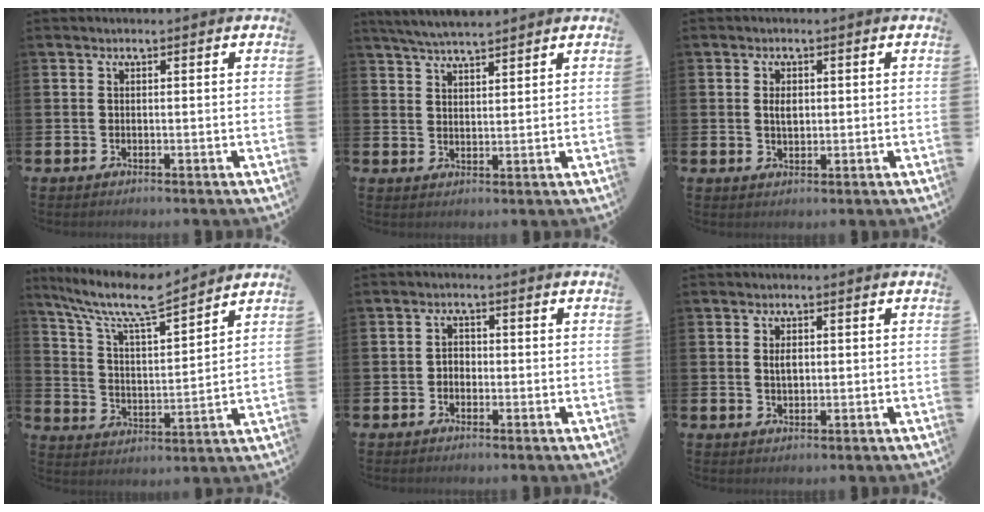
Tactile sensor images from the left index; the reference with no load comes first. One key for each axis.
{"total": 4.8, "fx": 4.6, "fy": 0.4, "fz": 1.2, "tx": -0.032, "ty": -0.016, "tz": 0.084}
{"total": 2.1, "fx": 0.6, "fy": 1.3, "fz": 1.6, "tx": -0.015, "ty": -0.002, "tz": 0.005}
{"total": 9.6, "fx": 8.4, "fy": 1.3, "fz": 4.5, "tx": -0.119, "ty": -0.047, "tz": 0.144}
{"total": 1.7, "fx": -0.6, "fy": 1.4, "fz": 0.7, "tx": -0.010, "ty": 0.005, "tz": -0.016}
{"total": 1.6, "fx": 0.5, "fy": 0.9, "fz": 1.3, "tx": -0.007, "ty": -0.001, "tz": 0.004}